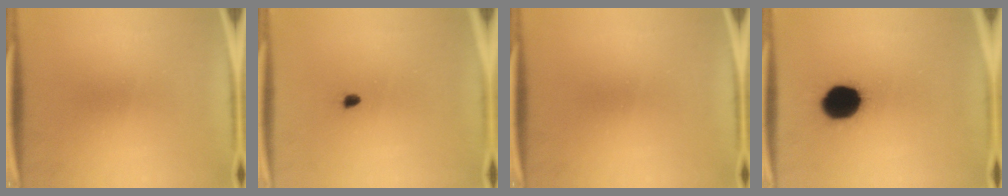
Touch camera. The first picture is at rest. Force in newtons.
{"total": 1.0}
{"total": 0.0}
{"total": 14.5}